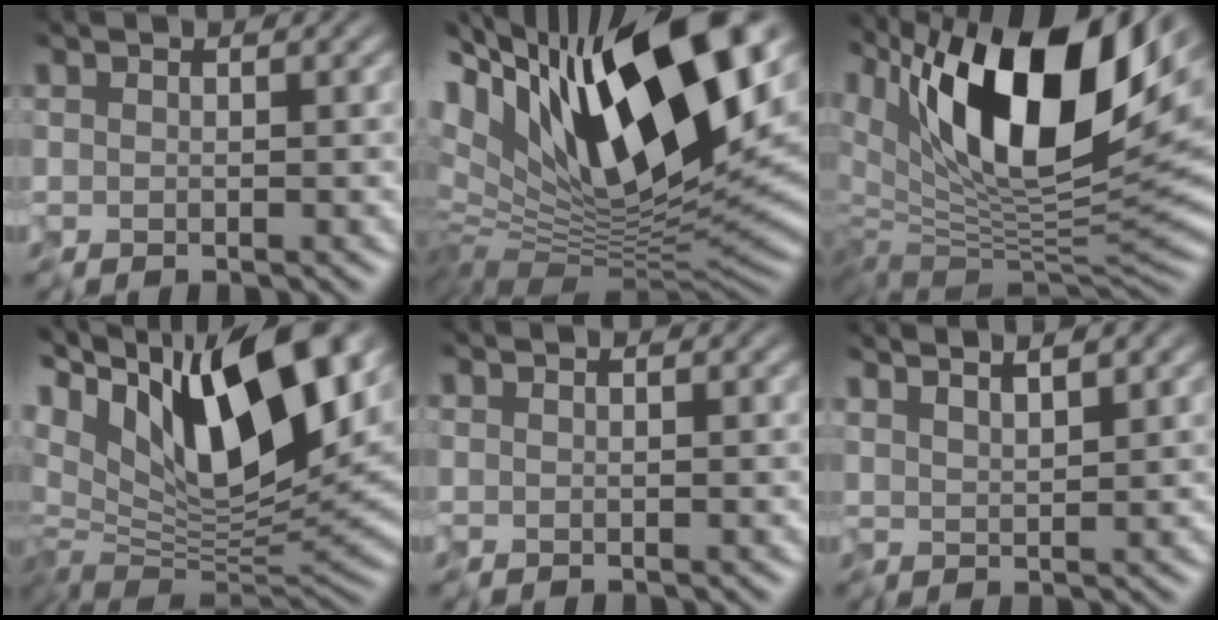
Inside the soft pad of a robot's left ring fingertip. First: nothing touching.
{"total": 16.9, "force": [4.5, 7.7, 14.3], "torque": [-0.243, -0.002, 0.064]}
{"total": 16.8, "force": [5.2, 7.7, 14.0], "torque": [-0.244, 0.002, 0.076]}
{"total": 15.5, "force": [3.4, 7.2, 13.2], "torque": [-0.226, 0.009, 0.031]}
{"total": 0.0}
{"total": 3.9, "force": [2.9, 0.9, 2.4], "torque": [-0.037, 0.011, 0.030]}